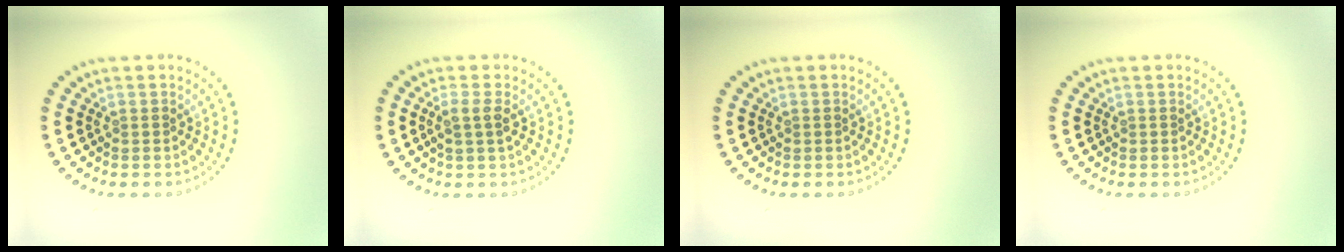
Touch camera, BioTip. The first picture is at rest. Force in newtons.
{"total": 1.6, "press": 1.4, "slide": 0.8}
{"total": 0.0}
{"total": 0.0}